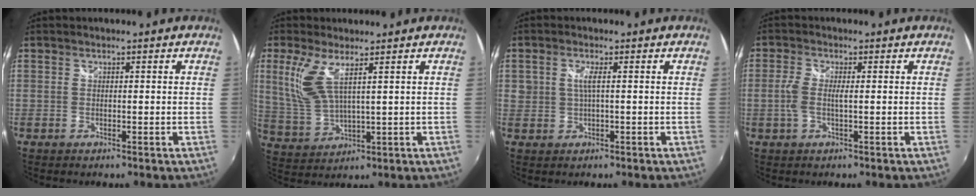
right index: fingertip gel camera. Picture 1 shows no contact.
{"total": 7.9, "force": [3.8, 2.4, 6.5], "torque": [-0.148, -0.005, 0.088]}
{"total": 2.1, "force": [0.1, 0.8, 1.9], "torque": [-0.040, 0.001, 0.003]}
{"total": 3.6, "force": [-0.2, 0.9, 3.5], "torque": [-0.074, -0.001, -0.006]}